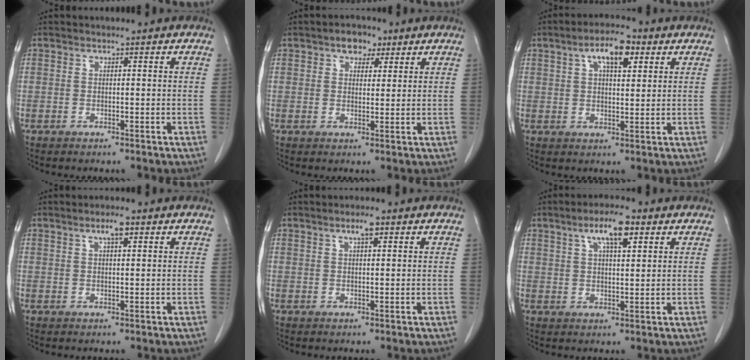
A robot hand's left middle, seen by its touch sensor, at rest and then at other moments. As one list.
[{"total": 3.7, "force": [2.3, 2.2, 1.9], "torque": [-0.029, 0.010, 0.036]}, {"total": 6.8, "force": [3.3, 2.2, 5.6], "torque": [-0.098, 0.014, 0.053]}, {"total": 2.7, "force": [1.5, 0.5, 2.2], "torque": [-0.042, 0.004, 0.027]}, {"total": 2.5, "force": [1.4, 0.4, 2.0], "torque": [-0.038, 0.004, 0.024]}, {"total": 6.7, "force": [3.6, 1.4, 5.4], "torque": [-0.100, 0.009, 0.060]}]